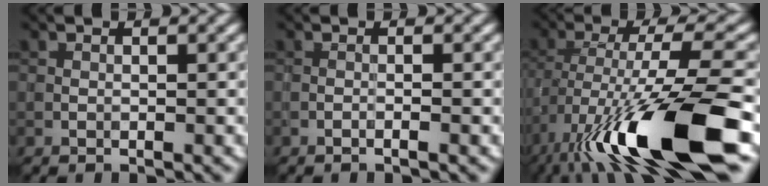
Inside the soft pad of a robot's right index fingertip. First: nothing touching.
{"total": 0.8, "force": [-0.4, 0.0, 0.6], "torque": [-0.012, 0.001, -0.013]}
{"total": 15.1, "force": [-7.4, 3.1, 12.7], "torque": [-0.241, -0.008, -0.123]}